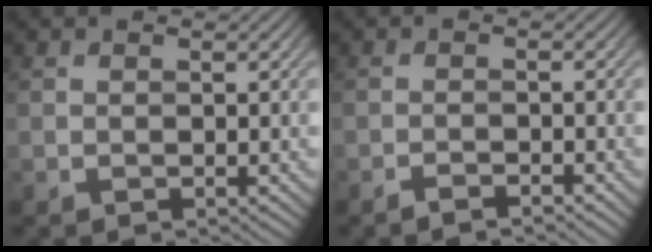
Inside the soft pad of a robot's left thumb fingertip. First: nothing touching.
{"total": 1.5, "force": [-1.3, 0.1, 0.7], "torque": [-0.011, 0.003, -0.027]}